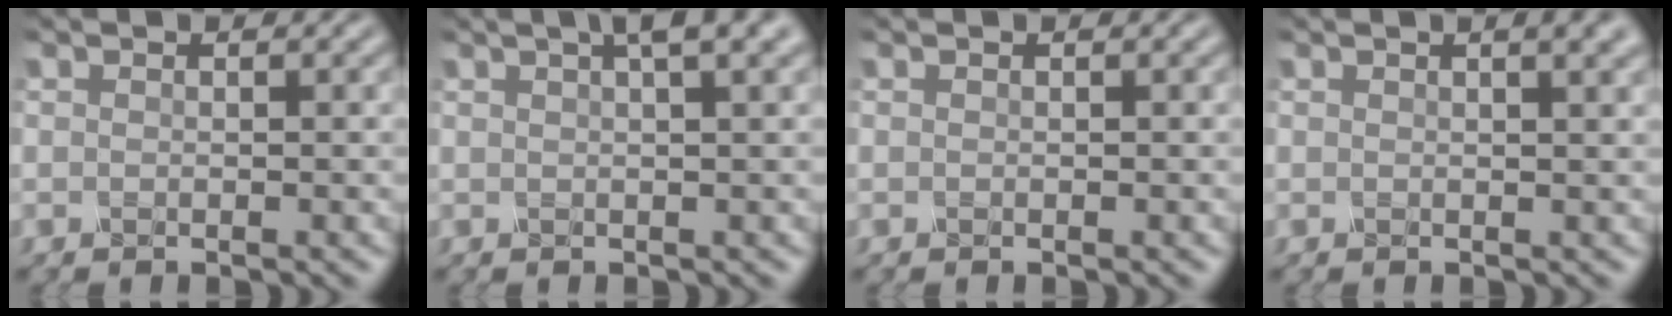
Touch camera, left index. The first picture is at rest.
{"total": 3.9, "force": [2.2, 0.8, 3.1], "torque": [-0.036, 0.013, 0.023]}
{"total": 0.0}
{"total": 3.3, "force": [1.8, 1.2, 2.5], "torque": [-0.014, 0.012, 0.006]}